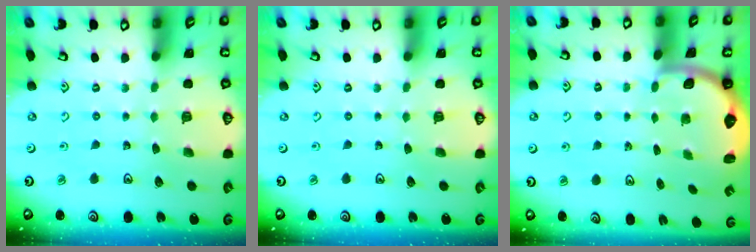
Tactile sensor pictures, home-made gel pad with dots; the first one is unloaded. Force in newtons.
{"total": 0.0}
{"total": 2.3, "press": 2.1, "slide": 0.8}